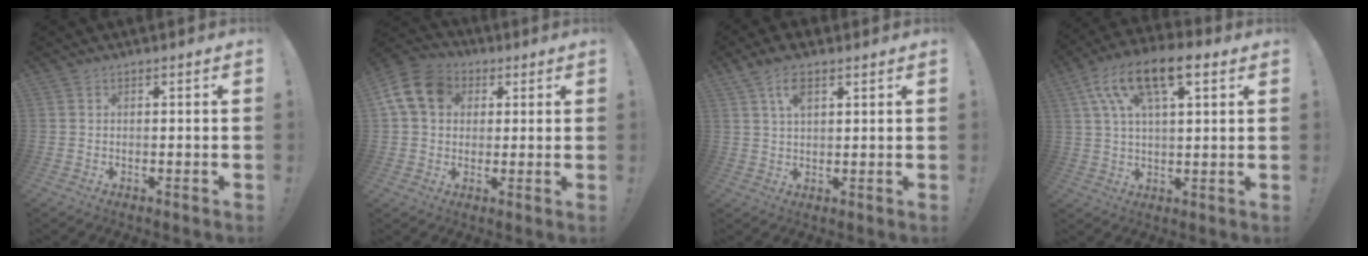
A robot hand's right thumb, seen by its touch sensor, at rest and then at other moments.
{"total": 13.8, "force": [4.0, 10.8, 7.5], "torque": [-0.132, -0.002, 0.082]}
{"total": 6.6, "force": [3.4, 3.1, 4.7], "torque": [-0.089, -0.002, 0.063]}
{"total": 15.0, "force": [7.2, 6.8, 11.2], "torque": [-0.191, -0.015, 0.127]}